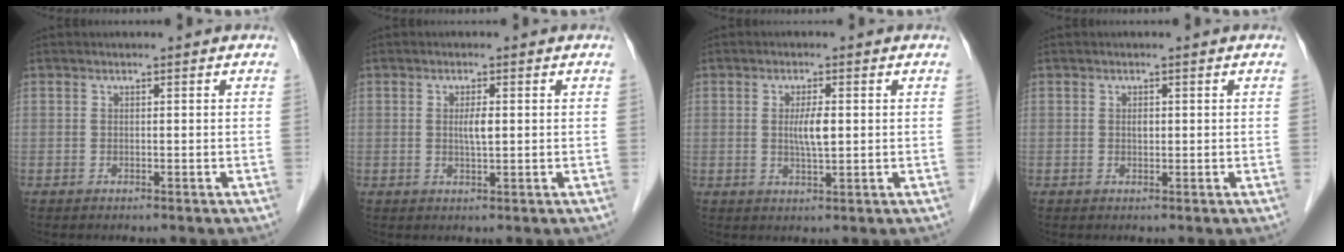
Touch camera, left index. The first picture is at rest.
{"total": 2.2, "force": [0.3, 0.3, 2.1], "torque": [-0.041, -0.001, 0.005]}
{"total": 3.5, "force": [0.3, 0.5, 3.5], "torque": [-0.064, -0.003, 0.006]}
{"total": 0.8, "force": [0.2, 0.4, 0.6], "torque": [-0.012, 0.001, 0.004]}